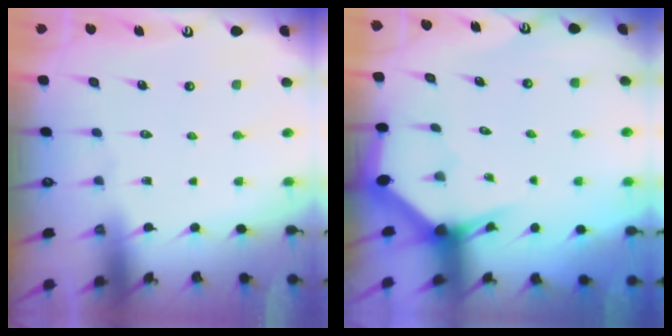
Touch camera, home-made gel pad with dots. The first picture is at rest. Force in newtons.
{"total": 2.9, "press": 2.9, "slide": 0.0}